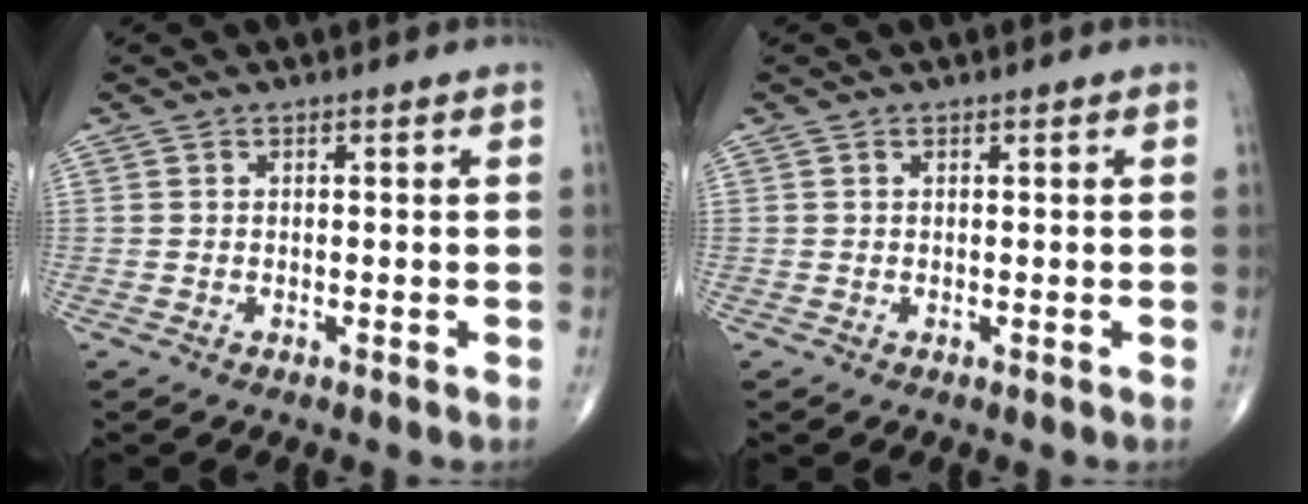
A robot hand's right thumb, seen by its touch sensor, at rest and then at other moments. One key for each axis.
{"total": 0.0}